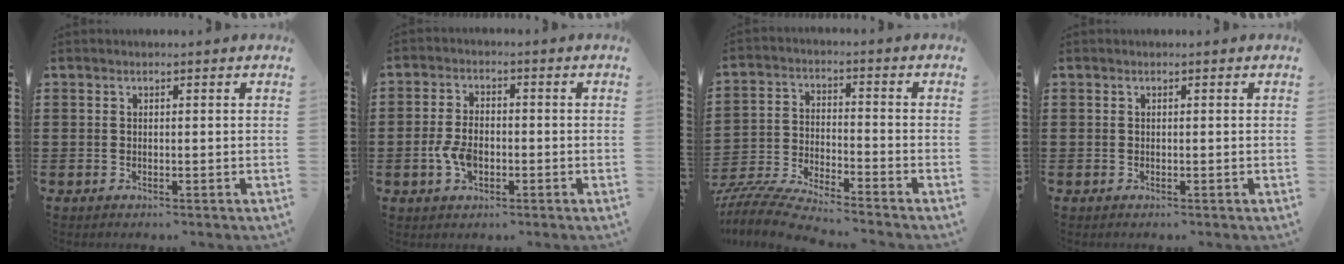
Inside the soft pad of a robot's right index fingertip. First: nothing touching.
{"total": 4.7, "force": [-1.3, 2.9, 3.4], "torque": [-0.090, -0.003, -0.030]}
{"total": 6.1, "force": [-6.0, -0.1, 1.4], "torque": [-0.047, -0.010, -0.122]}
{"total": 0.0}